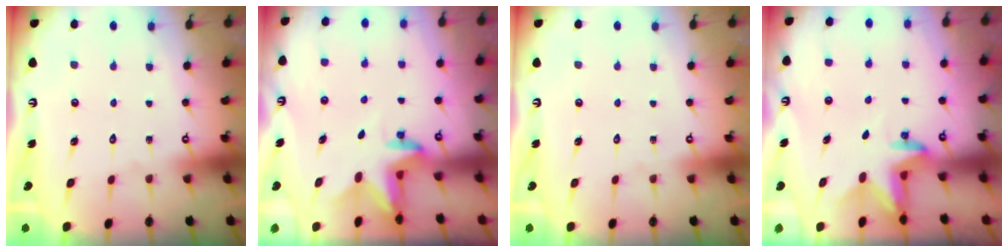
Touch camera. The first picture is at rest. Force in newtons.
{"total": 2.4, "press": 2.4, "slide": 0.4}
{"total": 0.0}
{"total": 3.0, "press": 2.9, "slide": 0.7}